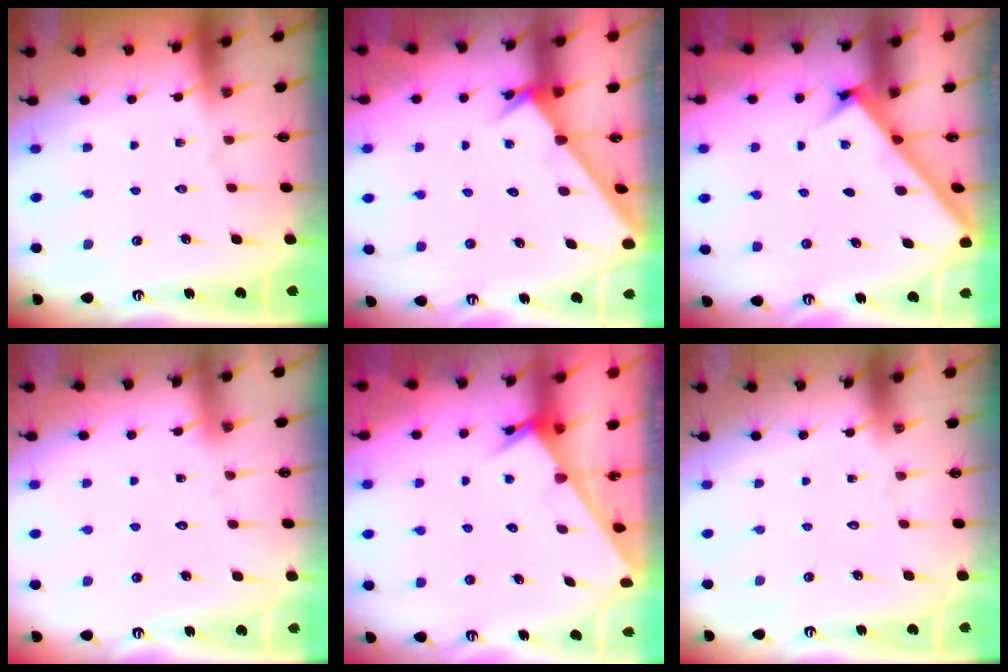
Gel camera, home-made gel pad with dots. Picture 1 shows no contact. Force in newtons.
{"total": 2.6, "press": 2.6, "slide": 0.1}
{"total": 2.8, "press": 2.8, "slide": 0.4}
{"total": 4.8, "press": 4.8, "slide": 0.5}
{"total": 2.4, "press": 2.4, "slide": 0.1}
{"total": 1.7, "press": 1.7, "slide": 0.1}